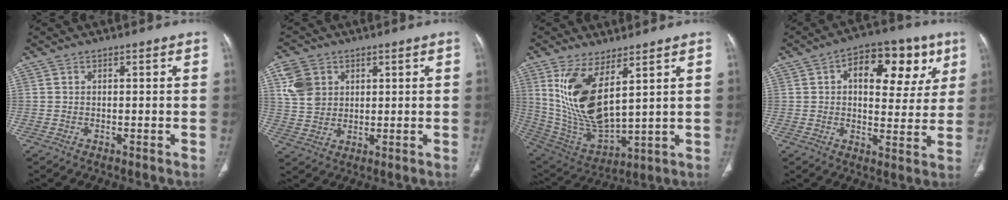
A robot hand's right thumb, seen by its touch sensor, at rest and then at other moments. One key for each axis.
{"total": 8.0, "fx": 3.1, "fy": 6.4, "fz": 3.7, "tx": -0.057, "ty": -0.009, "tz": 0.067}
{"total": 16.0, "fx": 6.2, "fy": 6.6, "fz": 13.2, "tx": -0.256, "ty": -0.036, "tz": 0.146}
{"total": 16.3, "fx": 5.9, "fy": 9.1, "fz": 12.1, "tx": -0.117, "ty": 0.004, "tz": 0.080}